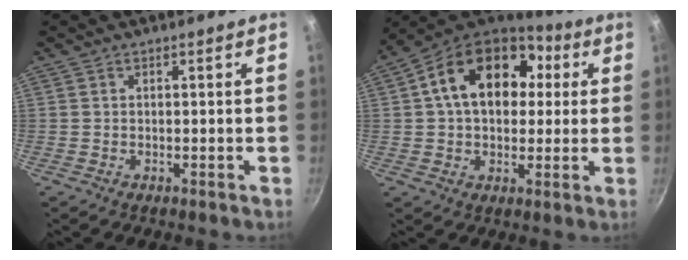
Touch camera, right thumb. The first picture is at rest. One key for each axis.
{"total": 19.9, "fx": 4.4, "fy": 14.0, "fz": 13.5, "tx": -0.200, "ty": 0.027, "tz": 0.058}